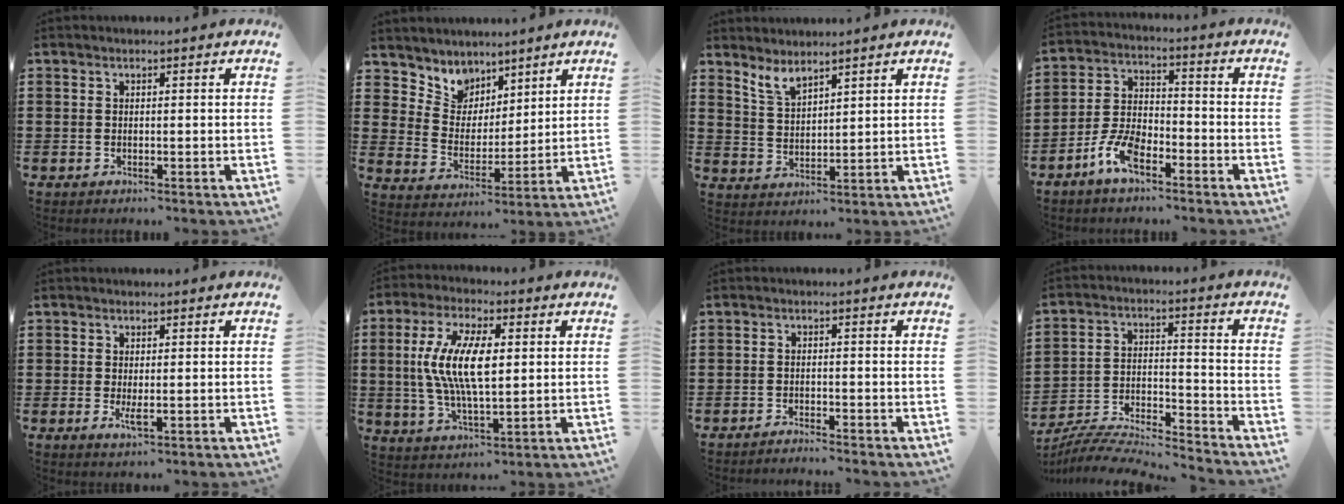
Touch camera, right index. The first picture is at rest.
{"total": 6.0, "force": [4.6, 3.8, -0.5], "torque": [-0.032, -0.031, 0.085]}
{"total": 3.8, "force": [3.4, 0.9, 1.4], "torque": [-0.037, -0.007, 0.062]}
{"total": 7.0, "force": [-4.4, 3.1, 4.5], "torque": [-0.114, 0.005, -0.089]}
{"total": 2.1, "force": [-0.3, 0.7, 2.0], "torque": [-0.042, -0.005, -0.006]}
{"total": 11.1, "force": [1.2, 4.3, 10.2], "torque": [-0.218, 0.005, 0.014]}
{"total": 1.6, "force": [-1.5, -0.1, -0.1], "torque": [-0.002, 0.004, -0.032]}
{"total": 6.6, "force": [-6.5, 0.5, 1.3], "torque": [-0.033, -0.006, -0.133]}